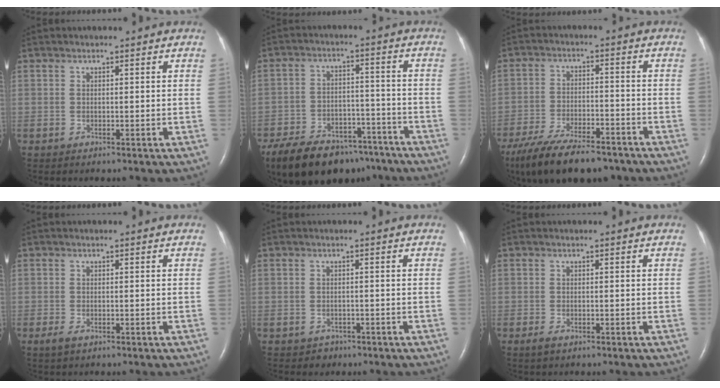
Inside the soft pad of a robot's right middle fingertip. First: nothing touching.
{"total": 19.2, "force": [-14.8, 9.0, 8.2], "torque": [-0.175, -0.007, -0.218]}
{"total": 16.1, "force": [-12.5, 4.9, 8.8], "torque": [-0.173, -0.019, -0.204]}
{"total": 1.4, "force": [-0.7, 0.5, 1.0], "torque": [-0.027, -0.003, -0.012]}
{"total": 1.4, "force": [-0.9, 1.0, -0.1], "torque": [-0.003, 0.004, -0.011]}
{"total": 1.1, "force": [-0.7, 0.4, 0.8], "torque": [-0.022, -0.003, -0.012]}